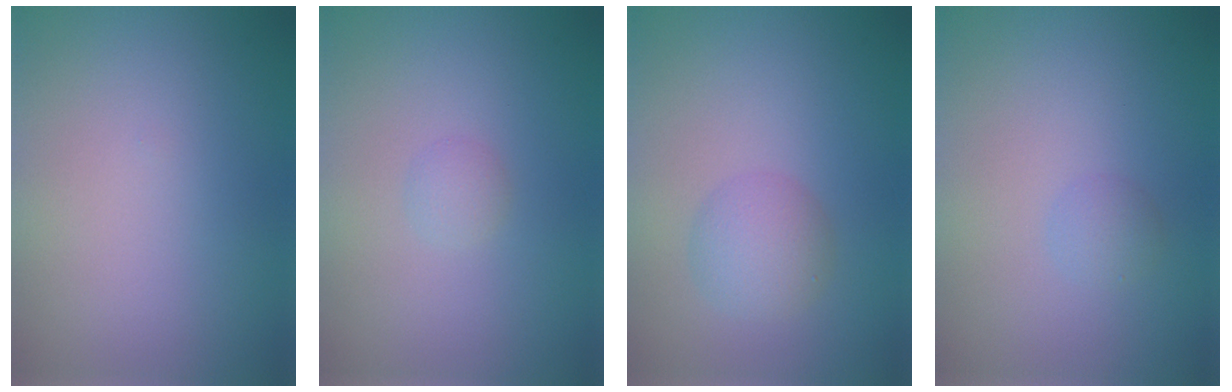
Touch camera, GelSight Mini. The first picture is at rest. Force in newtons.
{"total": 1.0, "press": 1.0, "slide": 0.0}
{"total": 3.0, "press": 3.0, "slide": 0.1}
{"total": 1.2, "press": 1.2, "slide": 0.1}